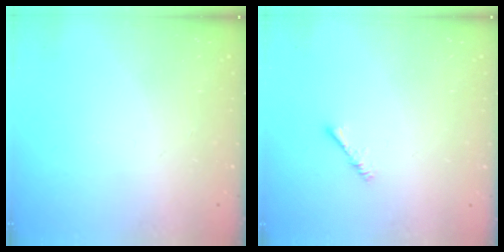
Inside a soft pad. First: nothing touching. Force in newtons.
{"total": 2.3, "press": 2.3, "slide": 0.4}